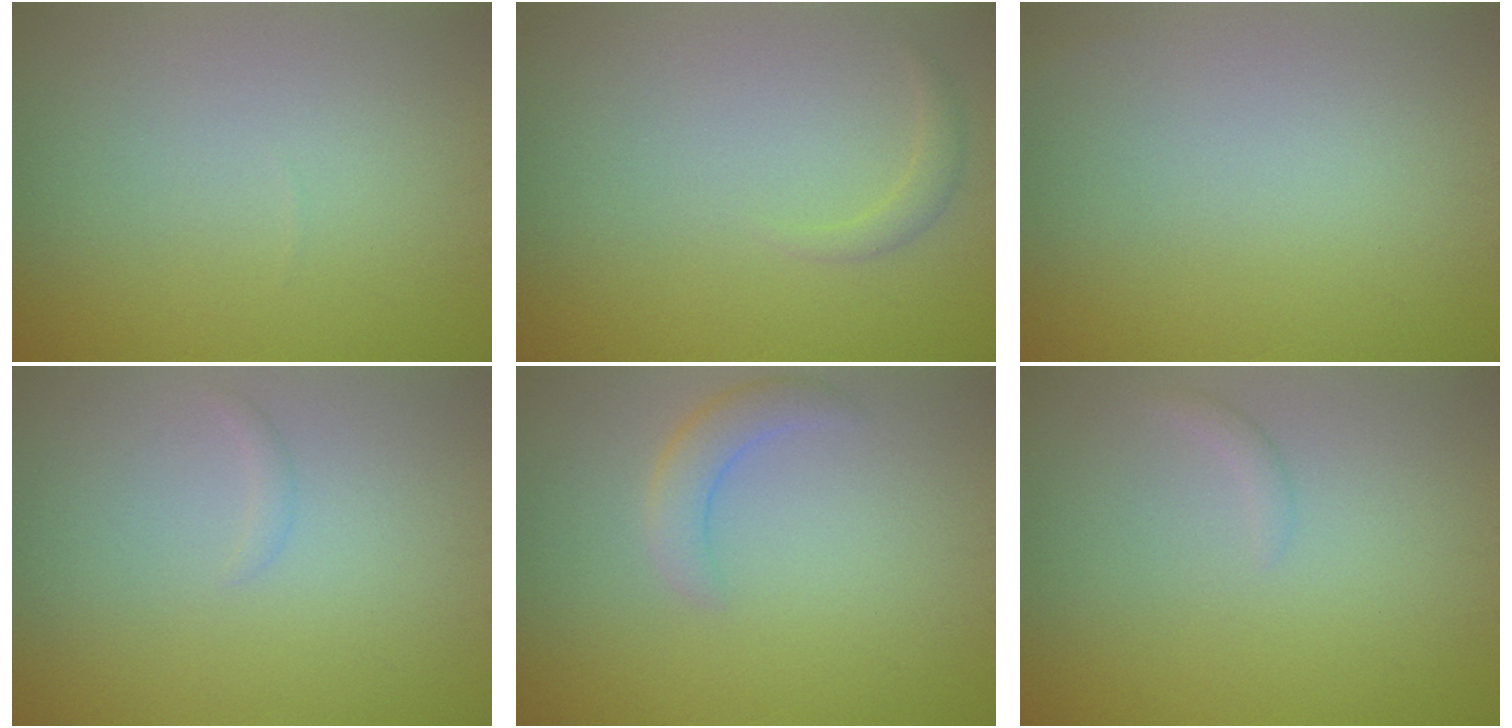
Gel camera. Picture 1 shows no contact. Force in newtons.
{"total": 1.0, "press": 1.0, "slide": 0.1}
{"total": 0.0}
{"total": 0.6, "press": 0.6, "slide": 0.1}
{"total": 2.4, "press": 2.4, "slide": 0.2}
{"total": 0.7, "press": 0.7, "slide": 0.1}